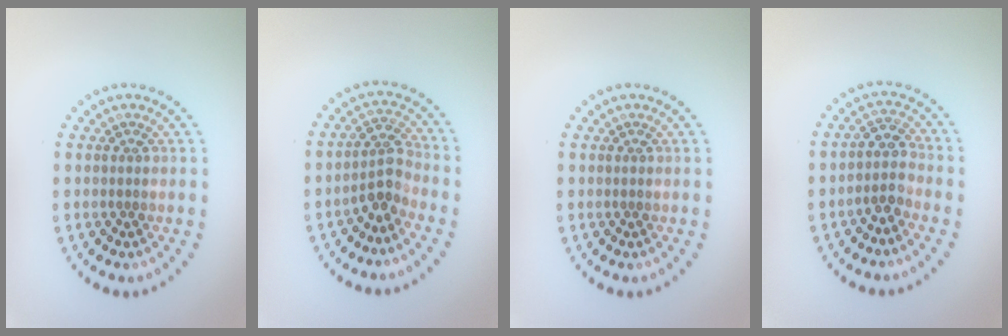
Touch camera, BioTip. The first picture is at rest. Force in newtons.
{"total": 2.5, "press": 1.9, "slide": 1.7}
{"total": 0.0}
{"total": 2.5, "press": 2.0, "slide": 1.5}